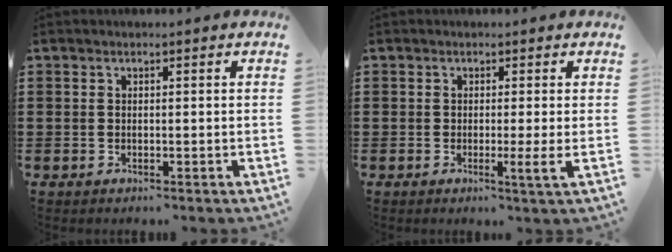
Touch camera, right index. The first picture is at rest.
{"total": 2.8, "force": [-0.5, -0.2, 2.8], "torque": [-0.049, -0.011, -0.008]}